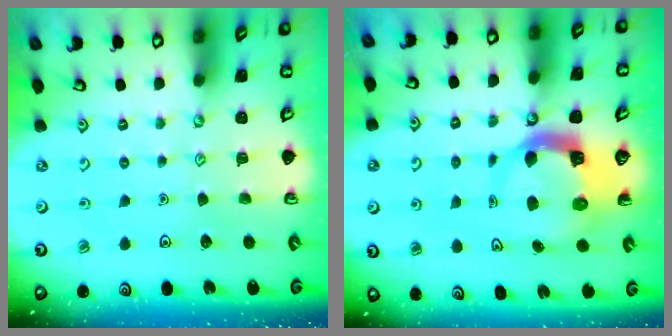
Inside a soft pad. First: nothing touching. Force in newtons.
{"total": 6.2, "press": 6.1, "slide": 0.8}